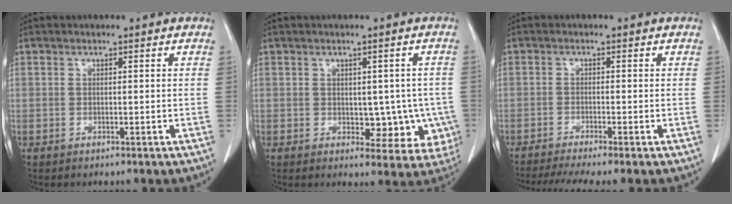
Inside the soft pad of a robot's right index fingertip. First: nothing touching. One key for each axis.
{"total": 7.6, "fx": -1.0, "fy": 4.6, "fz": 6.0, "tx": -0.047, "ty": 0.012, "tz": 0.000}
{"total": 6.8, "fx": -5.6, "fy": -0.5, "fz": 3.8, "tx": -0.056, "ty": -0.011, "tz": -0.089}